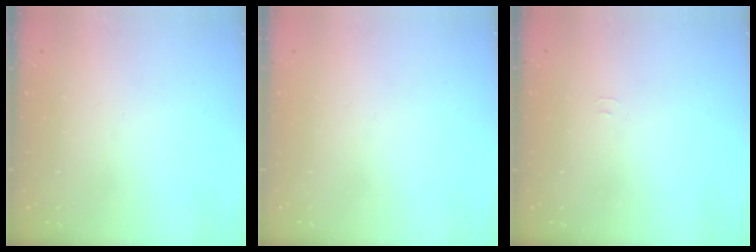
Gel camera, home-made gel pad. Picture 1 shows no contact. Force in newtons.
{"total": 1.8, "press": 1.7, "slide": 0.1}
{"total": 3.4, "press": 3.4, "slide": 0.3}